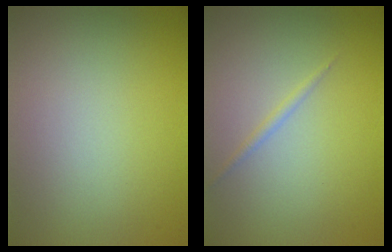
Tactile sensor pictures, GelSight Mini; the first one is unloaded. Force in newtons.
{"total": 0.7, "press": 0.7, "slide": 0.0}